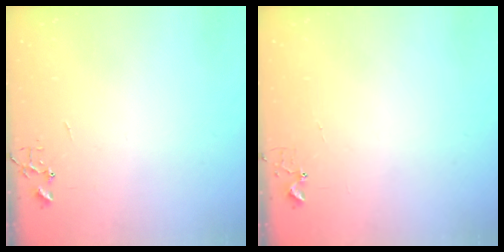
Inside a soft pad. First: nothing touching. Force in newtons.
{"total": 3.7, "press": 3.7, "slide": 0.2}